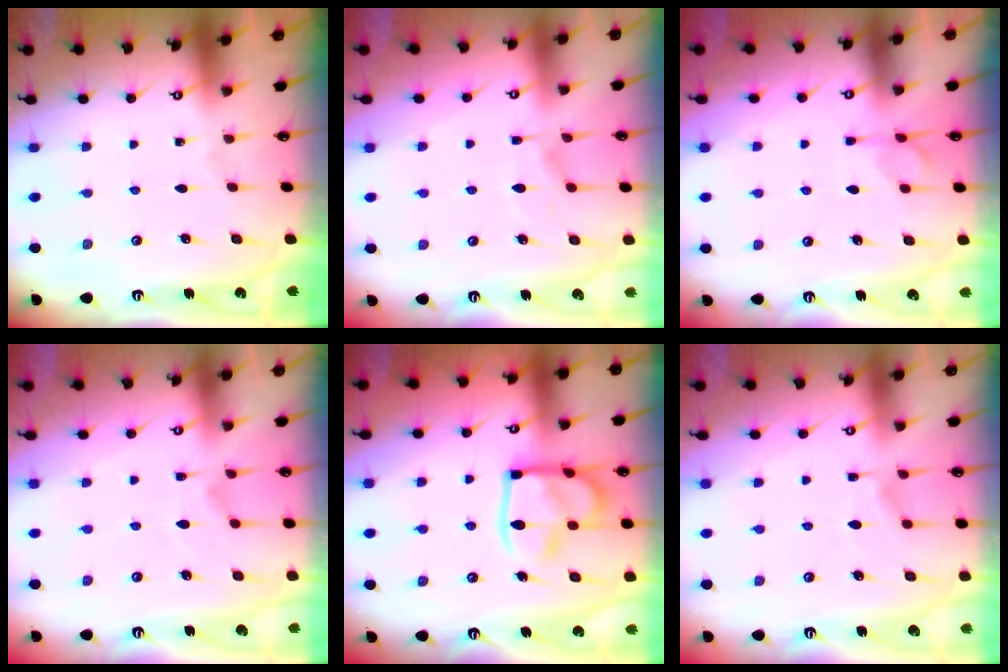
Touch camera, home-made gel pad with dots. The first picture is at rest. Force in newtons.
{"total": 1.3, "press": 0.0, "slide": 1.3}
{"total": 3.0, "press": 2.7, "slide": 1.3}
{"total": 1.4, "press": 0.5, "slide": 1.3}
{"total": 17.1, "press": 17.0, "slide": 1.9}
{"total": 1.5, "press": 0.6, "slide": 1.4}